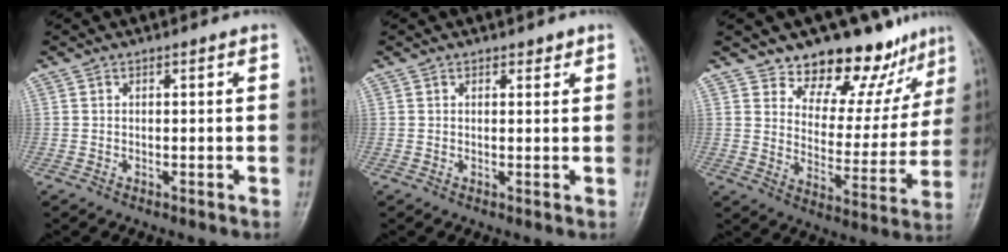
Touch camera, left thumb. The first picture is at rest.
{"total": 1.2, "force": [0.9, 0.7, 0.4], "torque": [0.004, -0.005, 0.010]}
{"total": 15.3, "force": [12.4, 7.3, 5.2], "torque": [-0.011, -0.094, 0.172]}